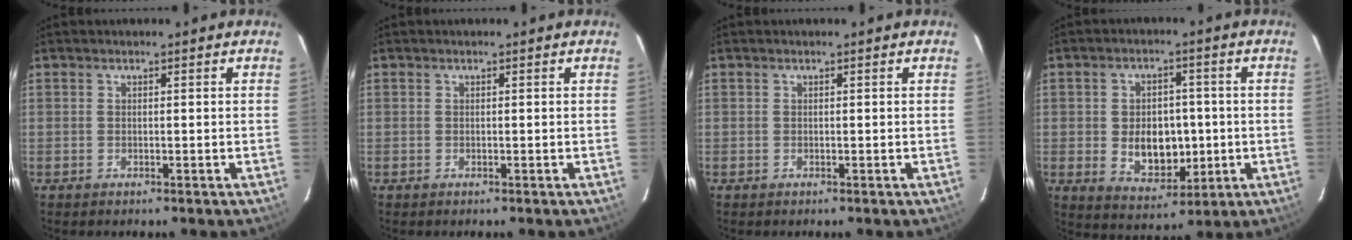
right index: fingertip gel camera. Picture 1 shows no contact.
{"total": 0.0}
{"total": 0.0}
{"total": 9.7, "force": [-0.9, 6.8, 6.8], "torque": [-0.130, -0.002, 0.004]}